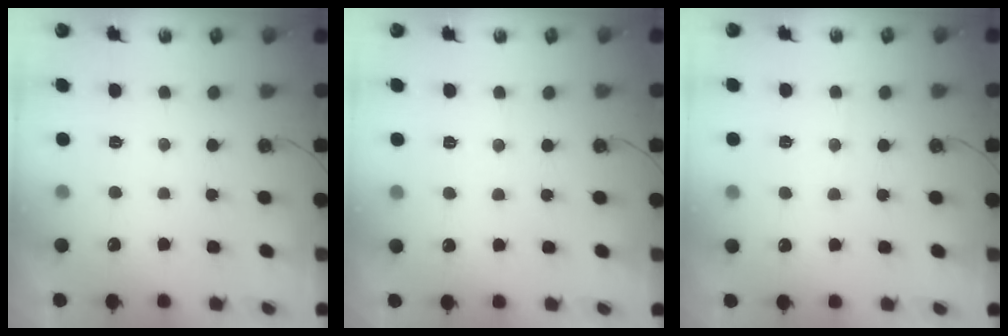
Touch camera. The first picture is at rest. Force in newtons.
{"total": 4.6, "press": 4.6, "slide": 0.7}
{"total": 4.6, "press": 4.5, "slide": 0.7}